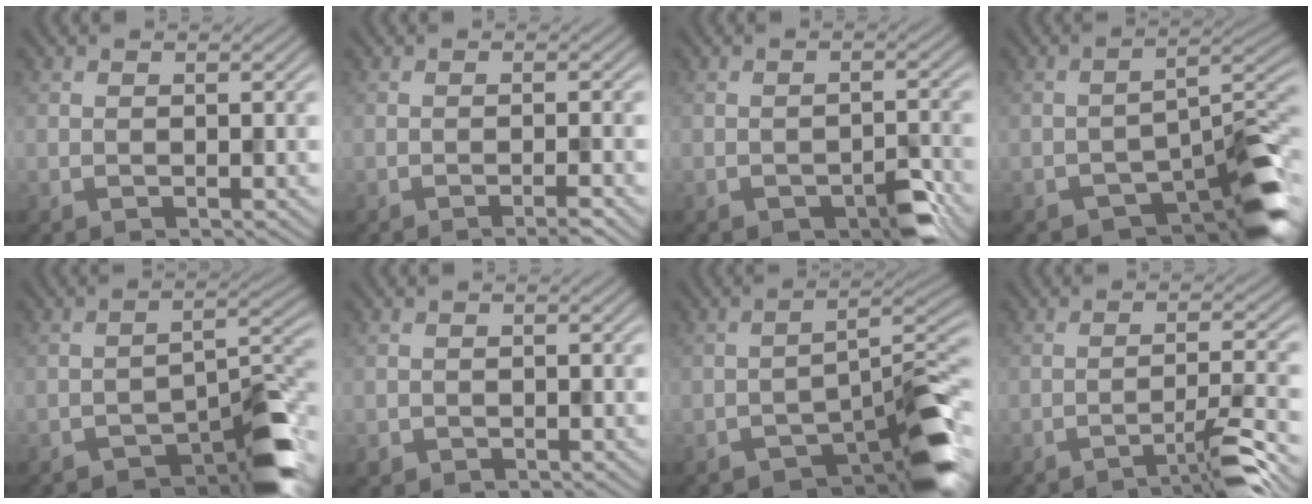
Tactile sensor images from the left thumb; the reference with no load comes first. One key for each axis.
{"total": 2.1, "fx": -1.2, "fy": 0.2, "fz": 1.7, "tx": -0.023, "ty": 0.005, "tz": -0.027}
{"total": 3.8, "fx": -2.2, "fy": 1.6, "fz": 2.6, "tx": -0.036, "ty": 0.000, "tz": -0.030}
{"total": 10.2, "fx": -6.1, "fy": 4.1, "fz": 7.0, "tx": -0.081, "ty": -0.004, "tz": -0.104}
{"total": 8.7, "fx": -6.0, "fy": 2.8, "fz": 5.6, "tx": -0.062, "ty": 0.005, "tz": -0.104}
{"total": 0.8, "fx": -0.5, "fy": 0.7, "fz": 0.1, "tx": -0.001, "ty": -0.007, "tz": -0.011}
{"total": 9.6, "fx": -6.2, "fy": 3.0, "fz": 6.7, "tx": -0.080, "ty": 0.006, "tz": -0.106}
{"total": 5.3, "fx": -3.7, "fy": 0.3, "fz": 3.8, "tx": -0.050, "ty": 0.017, "tz": -0.076}